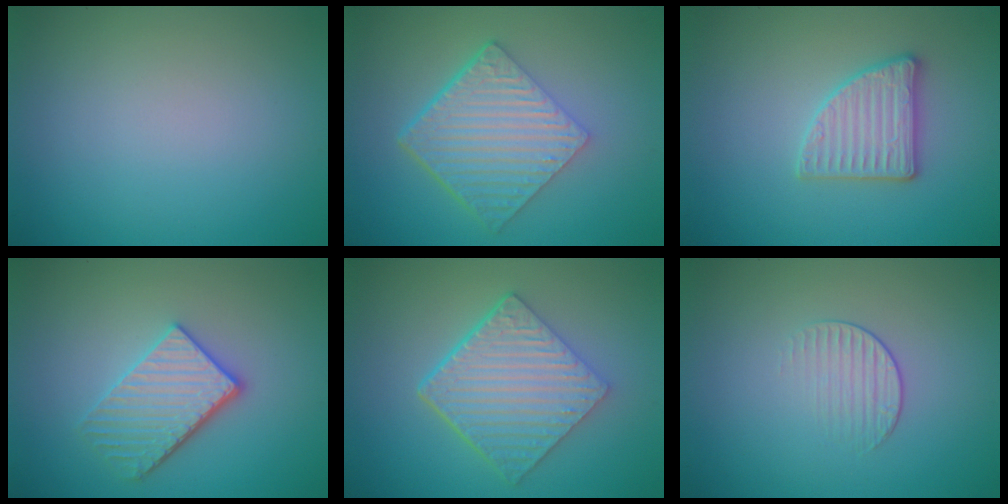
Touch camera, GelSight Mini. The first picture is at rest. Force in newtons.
{"total": 6.4, "press": 4.4, "slide": 4.8}
{"total": 2.9, "press": 2.8, "slide": 0.5}
{"total": 3.9, "press": 3.4, "slide": 2.0}
{"total": 6.6, "press": 4.6, "slide": 4.7}
{"total": 1.5, "press": 0.7, "slide": 1.3}